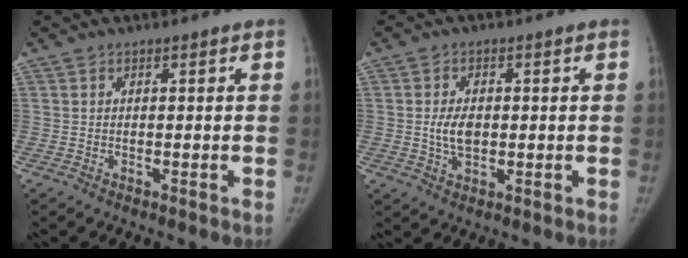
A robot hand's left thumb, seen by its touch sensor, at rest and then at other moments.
{"total": 4.6, "force": [-0.1, 2.8, 3.7], "torque": [-0.063, -0.002, 0.002]}